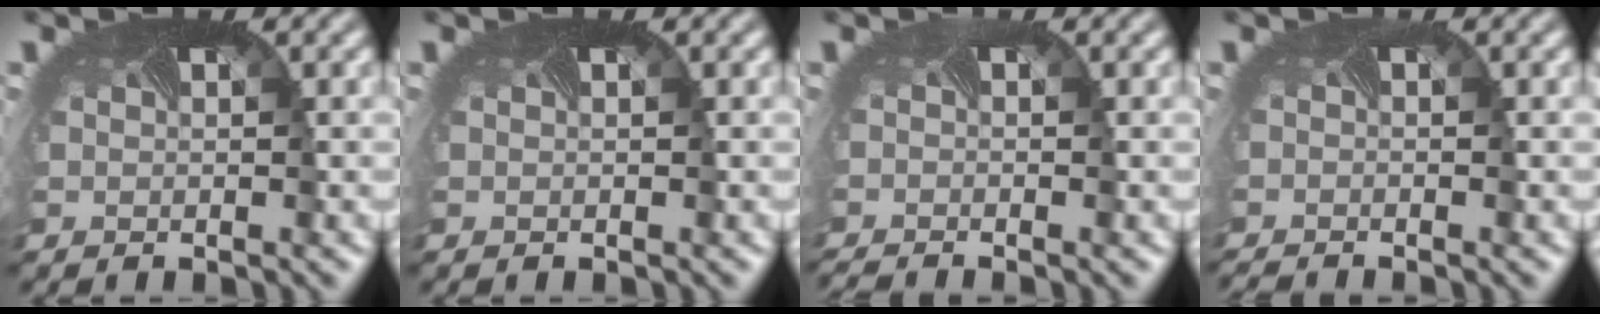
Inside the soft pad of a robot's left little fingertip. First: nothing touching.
{"total": 0.0}
{"total": 1.8, "force": [-1.7, -0.1, 0.7], "torque": [-0.017, -0.014, -0.034]}
{"total": 1.6, "force": [-1.5, -0.2, 0.4], "torque": [-0.010, -0.014, -0.029]}